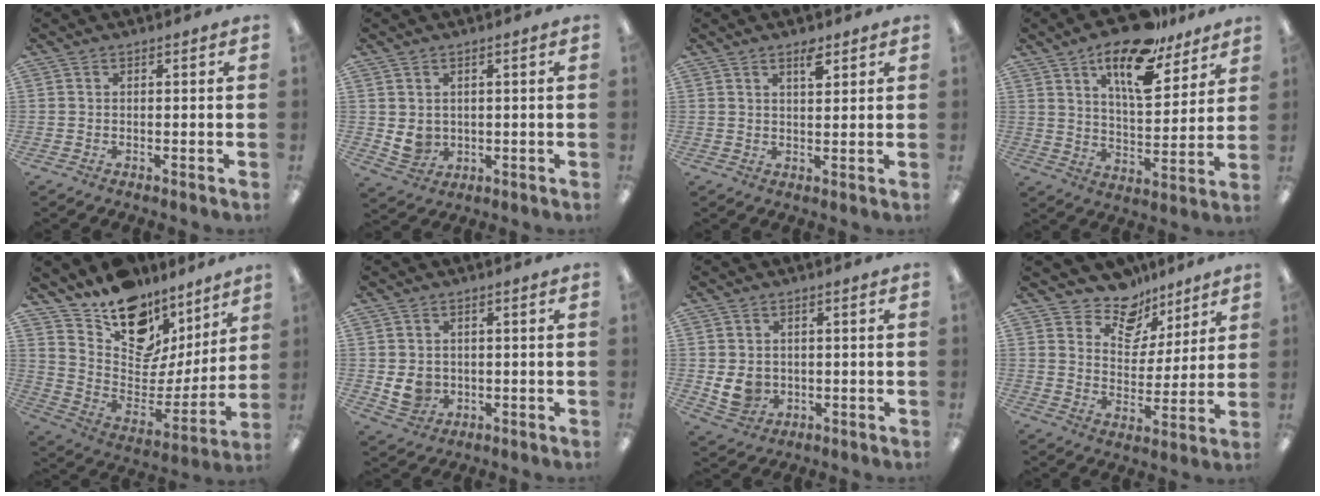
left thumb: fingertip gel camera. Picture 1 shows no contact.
{"total": 4.3, "force": [1.4, 3.7, 1.7], "torque": [-0.027, -0.008, 0.028]}
{"total": 3.5, "force": [2.5, 1.2, 2.2], "torque": [-0.033, -0.005, 0.040]}
{"total": 17.0, "force": [12.0, 6.6, 10.0], "torque": [-0.163, -0.065, 0.203]}
{"total": 16.0, "force": [11.5, 9.4, 6.0], "torque": [-0.095, -0.101, 0.207]}
{"total": 5.2, "force": [0.2, 4.6, 2.3], "torque": [-0.044, -0.001, 0.004]}
{"total": 5.9, "force": [0.1, 5.2, 2.8], "torque": [-0.060, 0.000, 0.003]}
{"total": 11.6, "force": [9.3, 6.3, 2.8], "torque": [-0.053, -0.071, 0.173]}